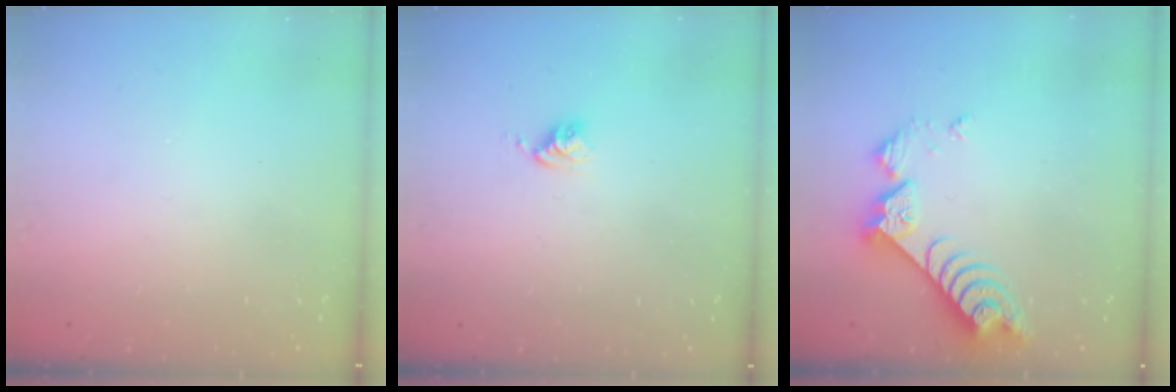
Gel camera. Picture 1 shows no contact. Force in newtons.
{"total": 3.9, "press": 3.8, "slide": 0.3}
{"total": 8.0, "press": 8.0, "slide": 0.8}